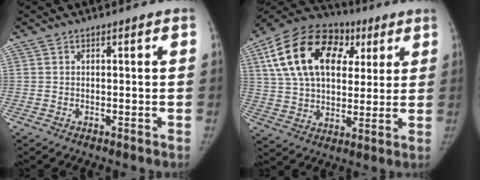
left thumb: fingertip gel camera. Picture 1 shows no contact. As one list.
[{"total": 23.7, "force": [8.3, 15.3, 16.1], "torque": [-0.274, 0.021, 0.137]}]